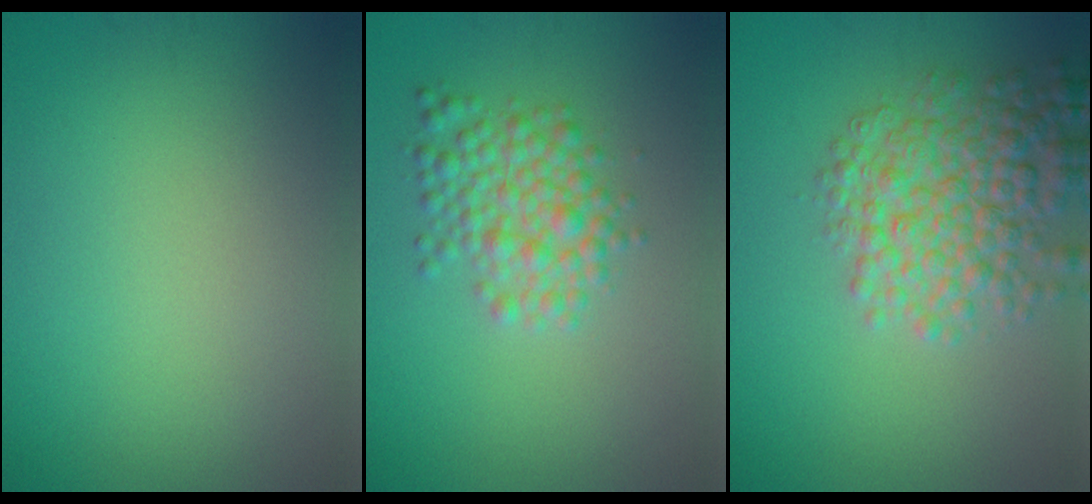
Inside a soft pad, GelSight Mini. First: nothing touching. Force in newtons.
{"total": 4.1, "press": 4.1, "slide": 0.1}
{"total": 6.2, "press": 6.2, "slide": 0.2}